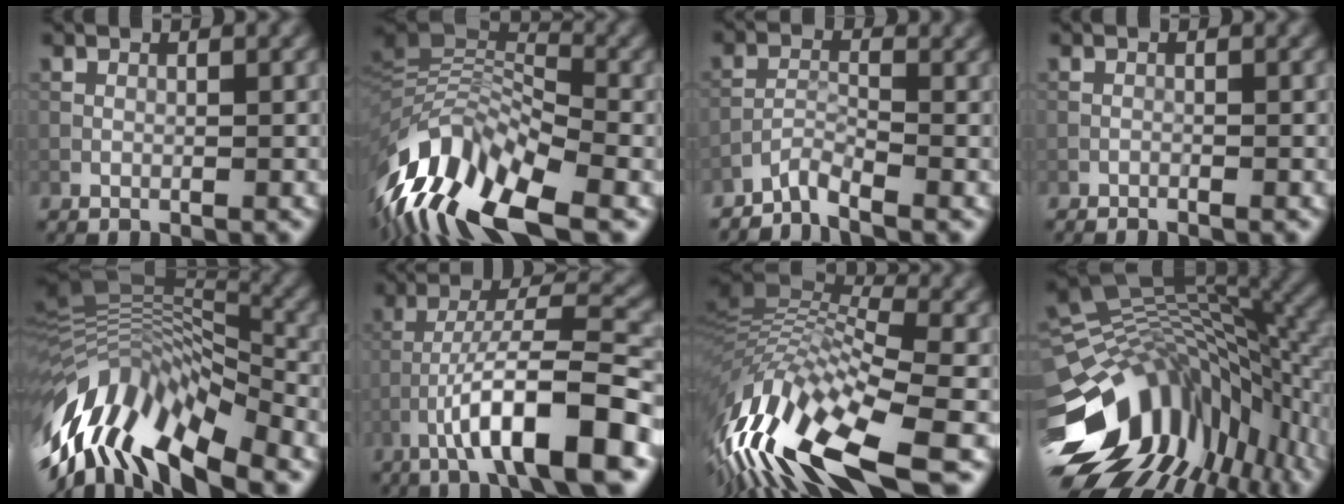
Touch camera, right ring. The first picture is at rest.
{"total": 13.1, "force": [-6.6, 5.2, 10.1], "torque": [-0.200, 0.014, -0.125]}
{"total": 2.2, "force": [-2.0, 0.2, 0.8], "torque": [-0.019, 0.000, -0.049]}
{"total": 0.6, "force": [-0.6, -0.1, 0.1], "torque": [-0.009, 0.001, -0.014]}
{"total": 14.8, "force": [-5.2, 6.3, 12.3], "torque": [-0.233, 0.001, -0.091]}
{"total": 10.8, "force": [-5.2, 2.2, 9.2], "torque": [-0.153, 0.018, -0.087]}
{"total": 14.7, "force": [-5.0, 5.3, 12.7], "torque": [-0.257, 0.011, -0.082]}
{"total": 15.4, "force": [-5.0, 9.4, 11.1], "torque": [-0.205, 0.004, -0.093]}